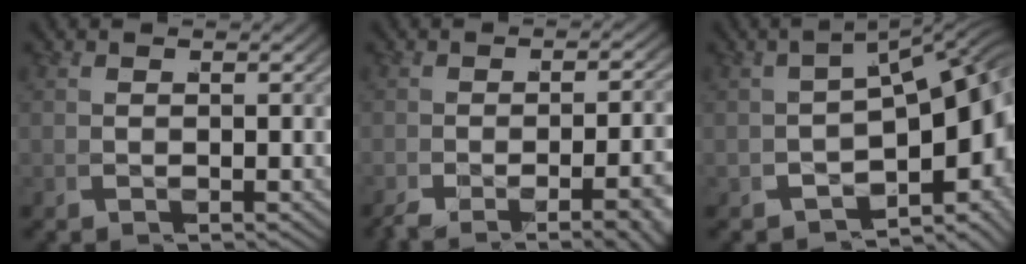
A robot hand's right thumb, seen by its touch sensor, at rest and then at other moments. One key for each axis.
{"total": 4.8, "fx": -3.2, "fy": 0.6, "fz": 3.6, "tx": -0.030, "ty": 0.008, "tz": -0.057}
{"total": 11.0, "fx": -1.7, "fy": 6.4, "fz": 8.8, "tx": -0.096, "ty": -0.010, "tz": -0.026}